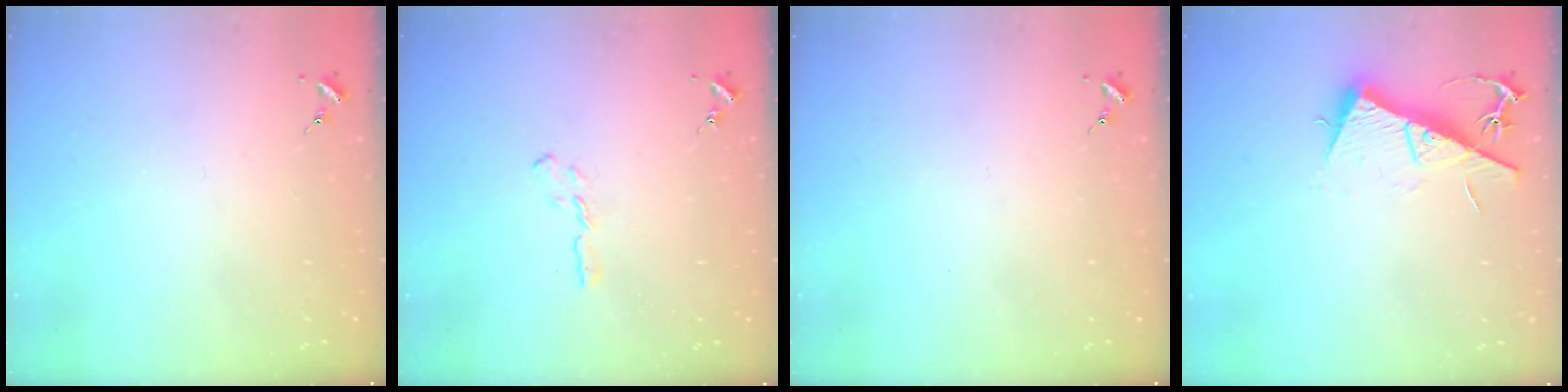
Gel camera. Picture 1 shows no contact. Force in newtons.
{"total": 3.9, "press": 3.9, "slide": 0.4}
{"total": 0.0}
{"total": 12.5, "press": 12.5, "slide": 0.5}